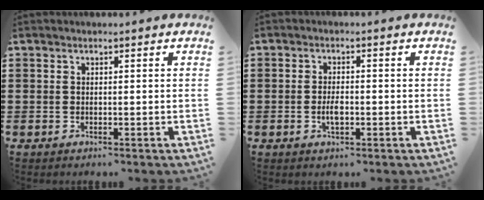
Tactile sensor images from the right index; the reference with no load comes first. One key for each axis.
{"total": 2.8, "fx": -0.6, "fy": 1.0, "fz": 2.6, "tx": -0.058, "ty": -0.004, "tz": -0.012}